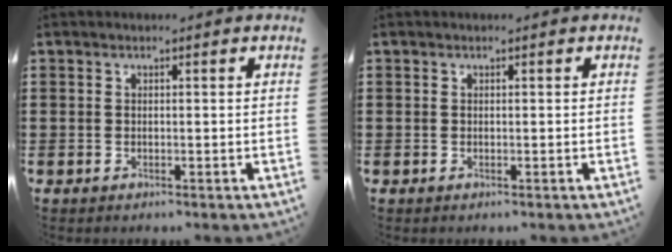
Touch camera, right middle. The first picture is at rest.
{"total": 0.0}